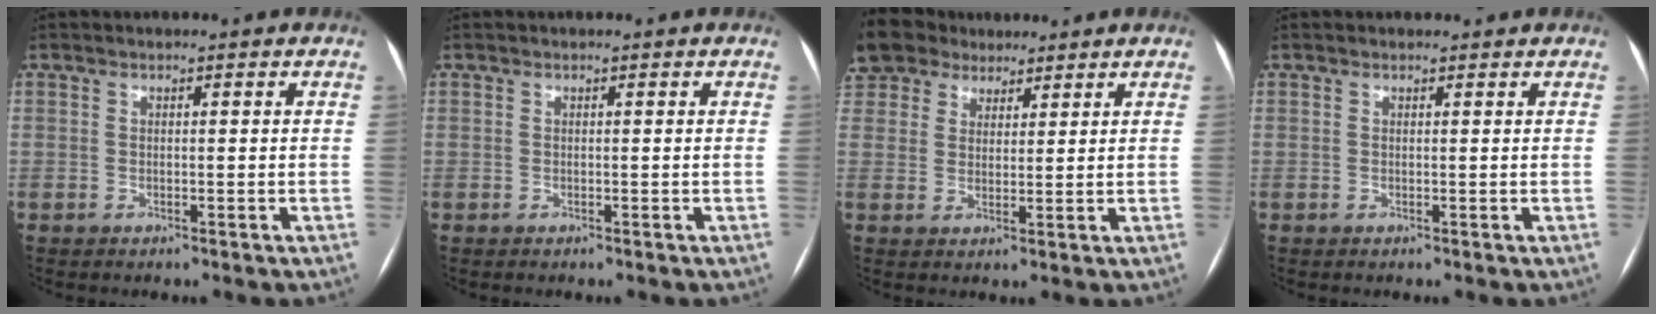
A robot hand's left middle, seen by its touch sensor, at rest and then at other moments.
{"total": 0.0}
{"total": 10.4, "force": [7.7, 6.7, 2.1], "torque": [-0.057, 0.040, 0.149]}
{"total": 1.0, "force": [1.0, 0.3, 0.2], "torque": [-0.010, 0.012, 0.015]}